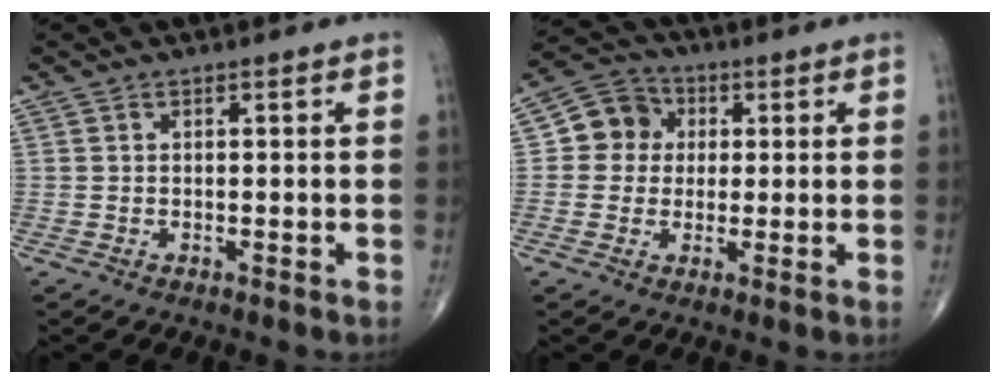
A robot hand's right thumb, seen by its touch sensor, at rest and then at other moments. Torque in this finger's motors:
{"motor_torque": [-0.29, 0.33, 0.01, -0.02, 0.00]}